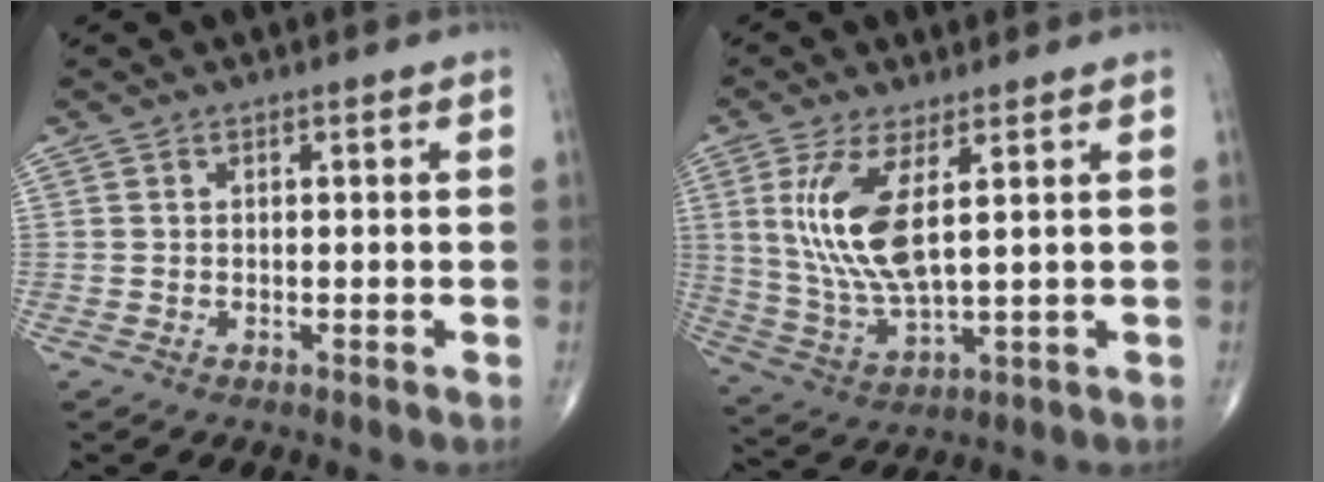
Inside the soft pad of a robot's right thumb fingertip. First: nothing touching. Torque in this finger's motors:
{"motor_torque": [-0.70, 1.37, 1.14, 0.46, 0.48]}